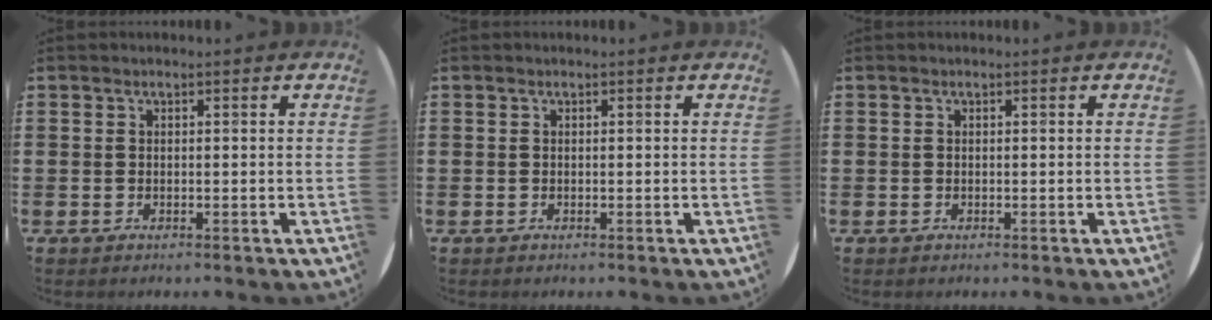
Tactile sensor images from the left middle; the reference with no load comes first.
{"total": 0.0}
{"total": 0.0}